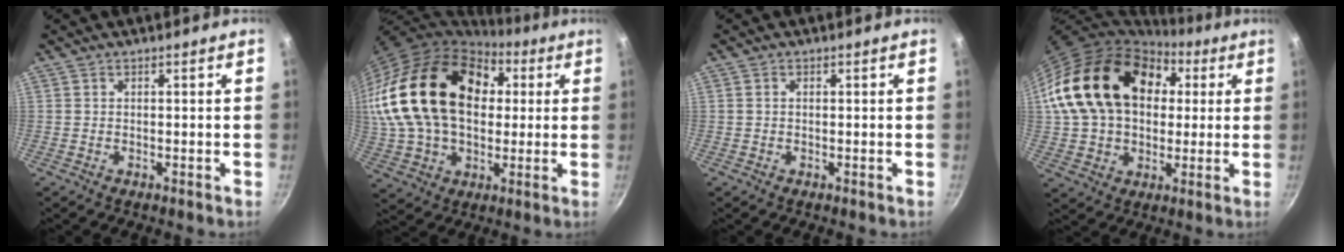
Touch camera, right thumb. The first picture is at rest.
{"total": 31.0, "force": [6.4, 20.9, 22.0], "torque": [-0.420, 0.033, 0.112]}
{"total": 0.5, "force": [0.0, 0.4, 0.4], "torque": [-0.006, 0.003, 0.000]}
{"total": 23.2, "force": [5.7, 16.5, 15.2], "torque": [-0.243, 0.025, 0.097]}